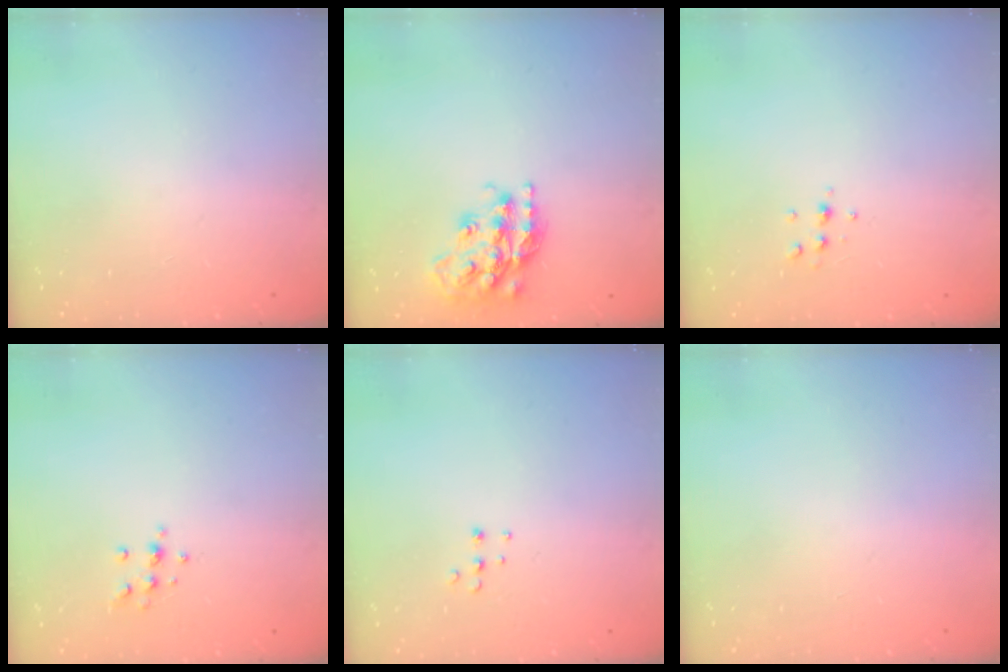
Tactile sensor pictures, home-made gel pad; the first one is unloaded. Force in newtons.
{"total": 18.6, "press": 18.5, "slide": 1.5}
{"total": 4.7, "press": 4.4, "slide": 1.6}
{"total": 7.0, "press": 6.9, "slide": 0.7}
{"total": 4.4, "press": 4.4, "slide": 0.5}
{"total": 0.0}